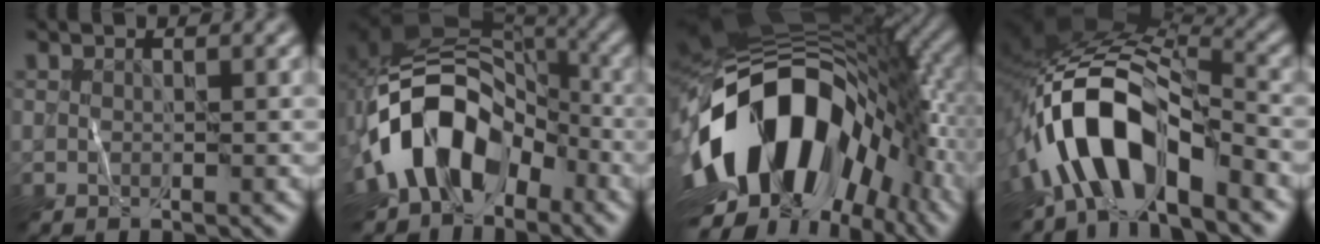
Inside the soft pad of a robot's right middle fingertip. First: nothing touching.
{"total": 11.7, "force": [-4.4, 8.4, 6.8], "torque": [-0.111, 0.016, -0.098]}
{"total": 18.5, "force": [-3.9, 11.8, 13.7], "torque": [-0.246, -0.015, -0.066]}
{"total": 10.6, "force": [-5.4, 4.8, 7.7], "torque": [-0.135, 0.013, -0.108]}